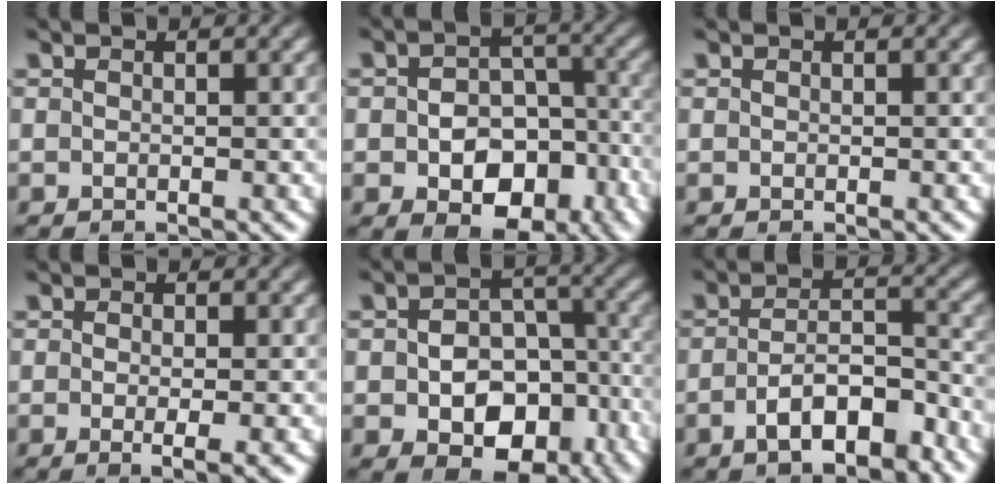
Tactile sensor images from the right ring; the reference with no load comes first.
{"total": 6.8, "force": [-2.9, 4.7, 3.9], "torque": [-0.050, -0.031, -0.036]}
{"total": 0.0}
{"total": 2.4, "force": [-0.9, 0.2, 2.3], "torque": [-0.040, -0.015, -0.010]}
{"total": 7.9, "force": [-3.5, 5.4, 4.6], "torque": [-0.062, -0.039, -0.037]}
{"total": 5.6, "force": [-3.7, 2.3, 3.6], "torque": [-0.054, -0.019, -0.054]}